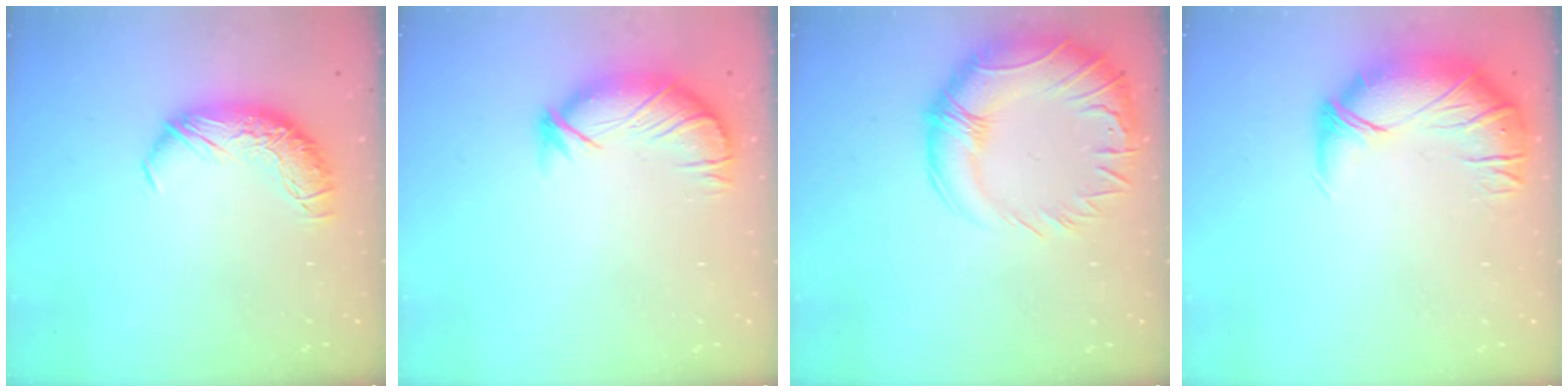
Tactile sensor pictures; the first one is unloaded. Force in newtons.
{"total": 3.8, "press": 3.2, "slide": 2.0}
{"total": 8.6, "press": 6.9, "slide": 5.2}
{"total": 2.7, "press": 1.3, "slide": 2.4}